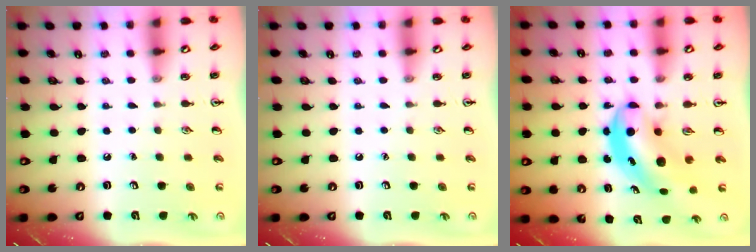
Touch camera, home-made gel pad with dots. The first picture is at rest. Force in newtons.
{"total": 0.0}
{"total": 5.7, "press": 5.4, "slide": 1.5}